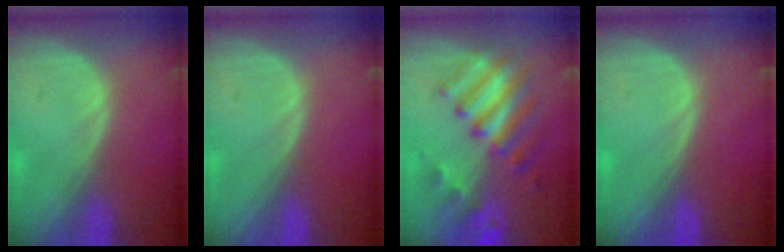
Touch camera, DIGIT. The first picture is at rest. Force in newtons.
{"total": 0.0}
{"total": 8.8, "press": 8.1, "slide": 3.3}
{"total": 0.0}